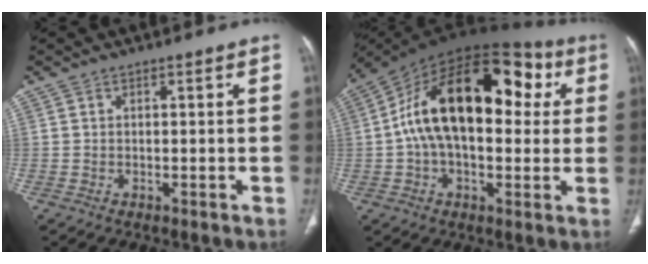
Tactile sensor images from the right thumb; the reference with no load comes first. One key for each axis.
{"total": 24.7, "fx": 4.1, "fy": 14.0, "fz": 19.9, "tx": -0.307, "ty": 0.049, "tz": 0.051}